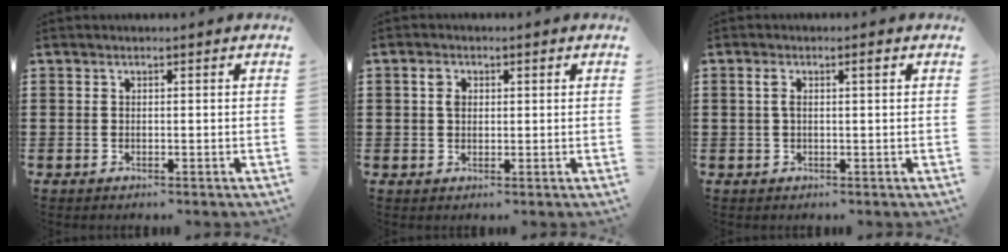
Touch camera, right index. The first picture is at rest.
{"total": 2.3, "force": [0.5, 1.6, 1.6], "torque": [-0.035, 0.008, 0.009]}
{"total": 2.1, "force": [0.5, 0.5, 2.0], "torque": [-0.039, 0.002, 0.006]}